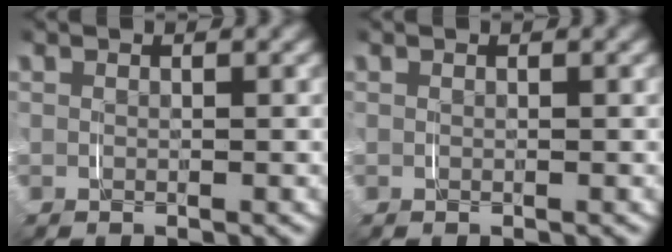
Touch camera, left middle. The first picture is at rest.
{"total": 0.0}